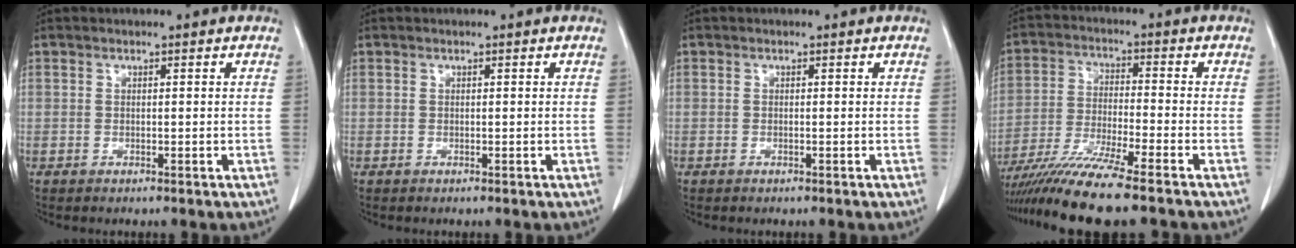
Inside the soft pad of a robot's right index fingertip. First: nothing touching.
{"total": 0.0}
{"total": 0.0}
{"total": 12.0, "force": [-9.7, -1.0, 7.0], "torque": [-0.119, -0.032, -0.167]}